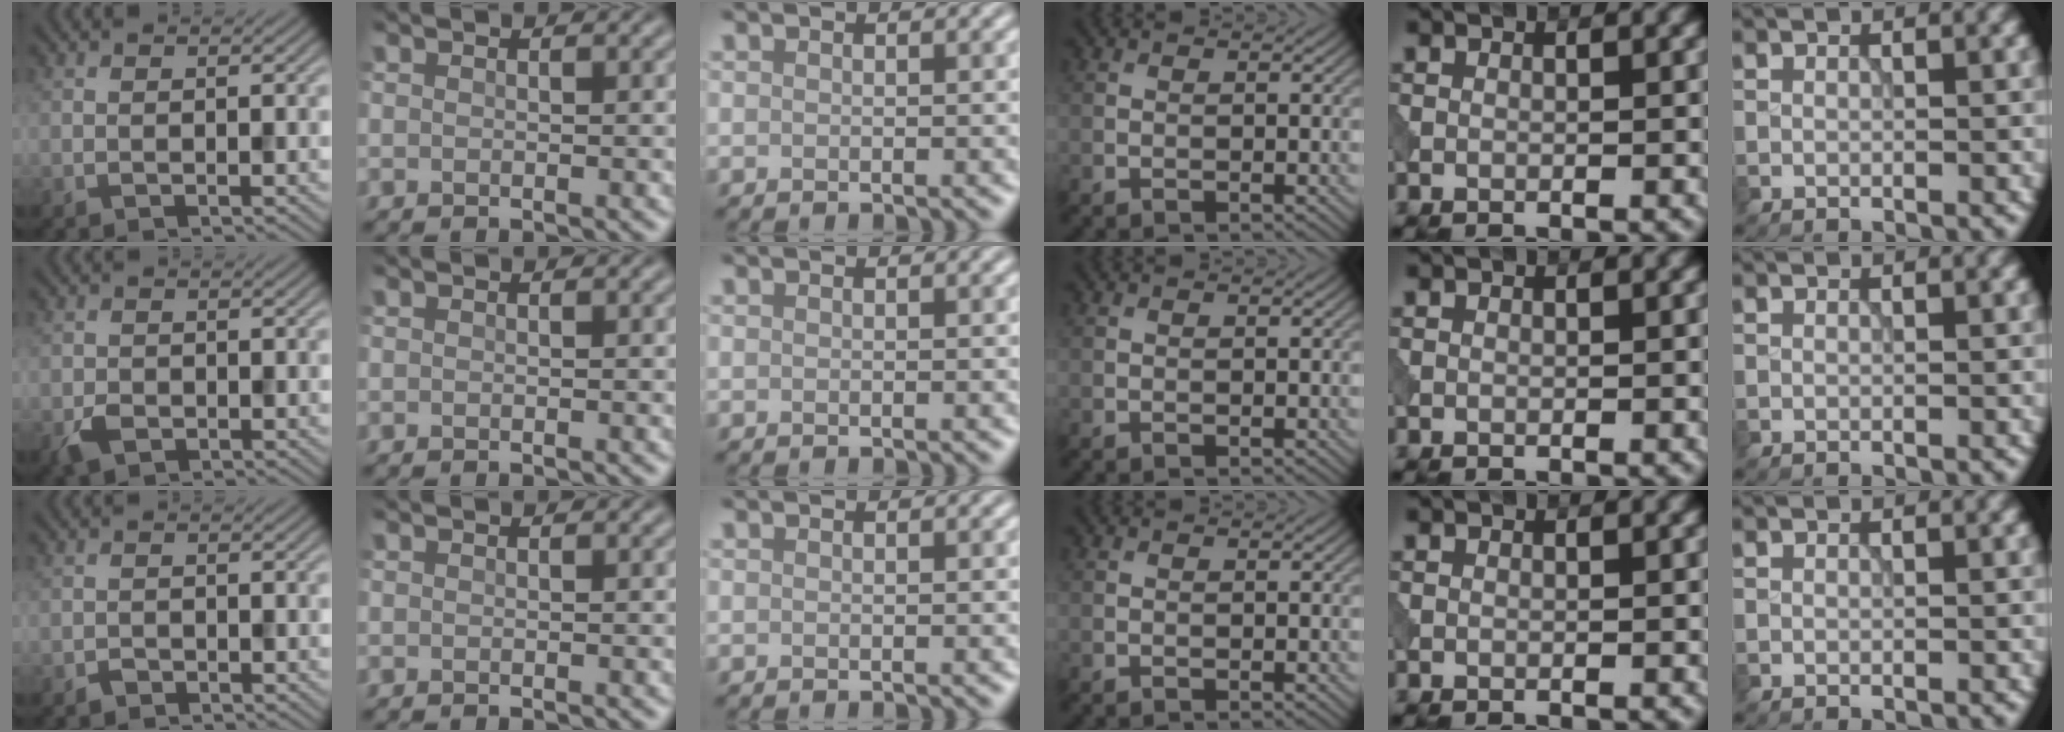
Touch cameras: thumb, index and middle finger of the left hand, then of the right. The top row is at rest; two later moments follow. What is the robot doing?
{"motion": "open", "object": "sandwich press"}